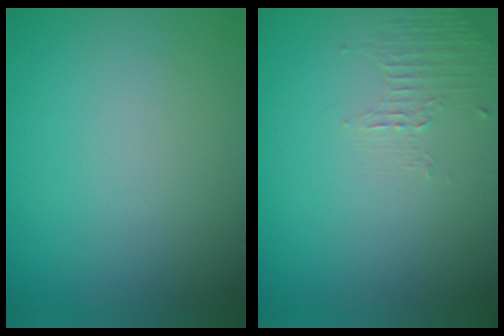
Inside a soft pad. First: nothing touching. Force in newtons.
{"total": 1.1, "press": 0.2, "slide": 1.0}